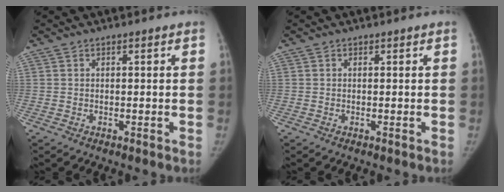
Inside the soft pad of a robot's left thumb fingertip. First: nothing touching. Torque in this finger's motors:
{"motor_torque": [0.07, 0.00, 0.26, -0.26, 0.00]}